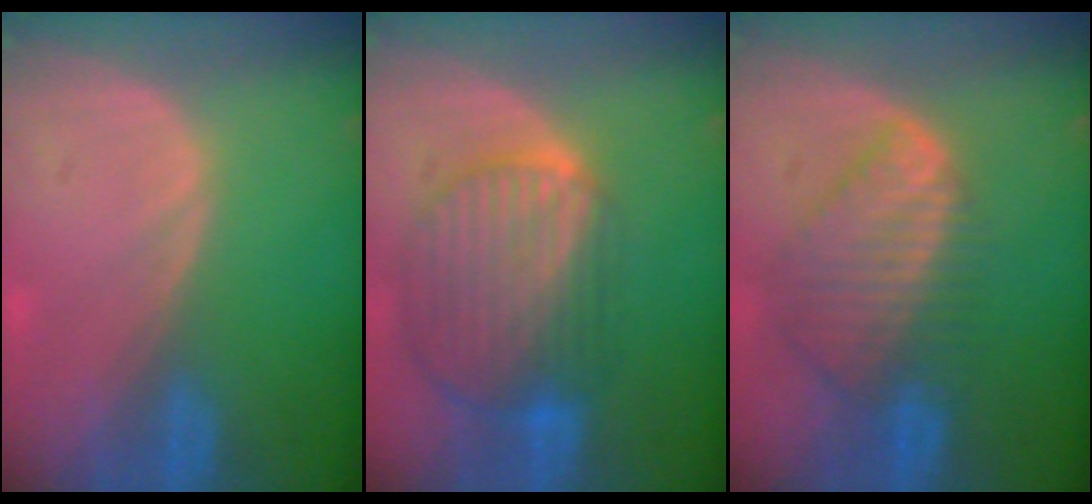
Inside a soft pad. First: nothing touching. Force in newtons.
{"total": 10.4, "press": 8.8, "slide": 5.5}
{"total": 8.8, "press": 7.6, "slide": 4.4}